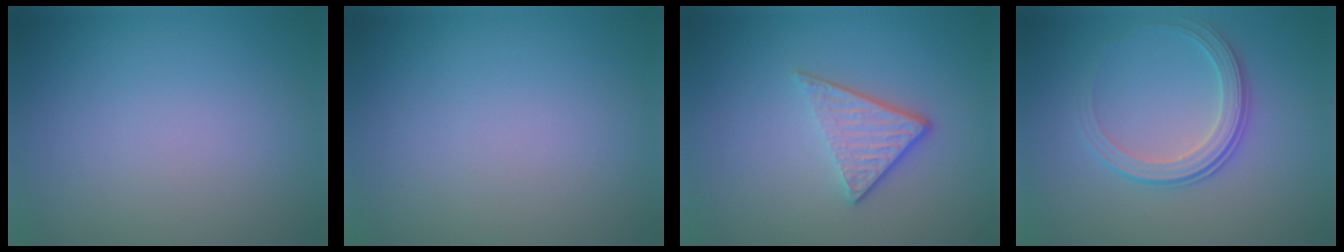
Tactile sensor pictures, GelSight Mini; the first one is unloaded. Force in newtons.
{"total": 0.0}
{"total": 3.4, "press": 2.6, "slide": 2.2}
{"total": 2.8, "press": 2.2, "slide": 1.8}